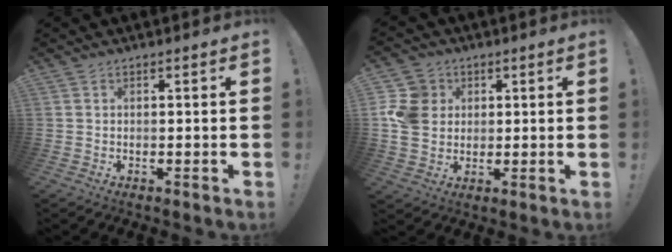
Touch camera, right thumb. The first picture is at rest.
{"total": 10.8, "force": [1.3, 9.5, 5.0], "torque": [-0.101, 0.003, 0.028]}